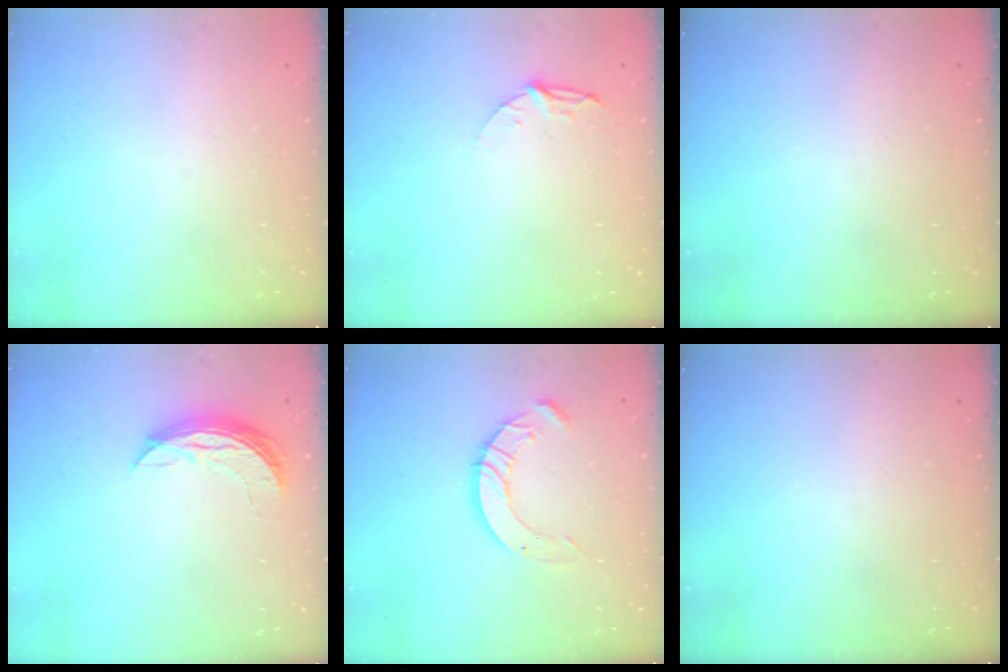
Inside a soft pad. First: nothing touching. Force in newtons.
{"total": 5.3, "press": 5.3, "slide": 0.5}
{"total": 0.0}
{"total": 7.2, "press": 7.2, "slide": 0.7}
{"total": 8.3, "press": 8.3, "slide": 0.8}
{"total": 0.0}